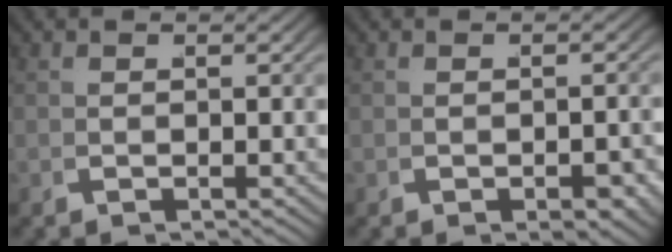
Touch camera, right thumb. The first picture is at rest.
{"total": 1.4, "force": [-0.5, 0.8, 1.0], "torque": [-0.011, -0.001, -0.009]}